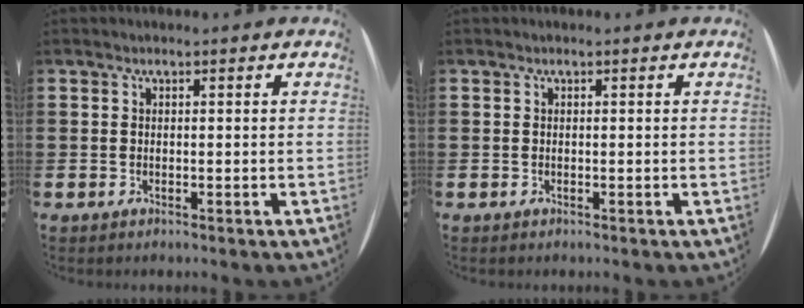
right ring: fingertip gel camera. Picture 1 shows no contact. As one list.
[{"total": 0.0}]